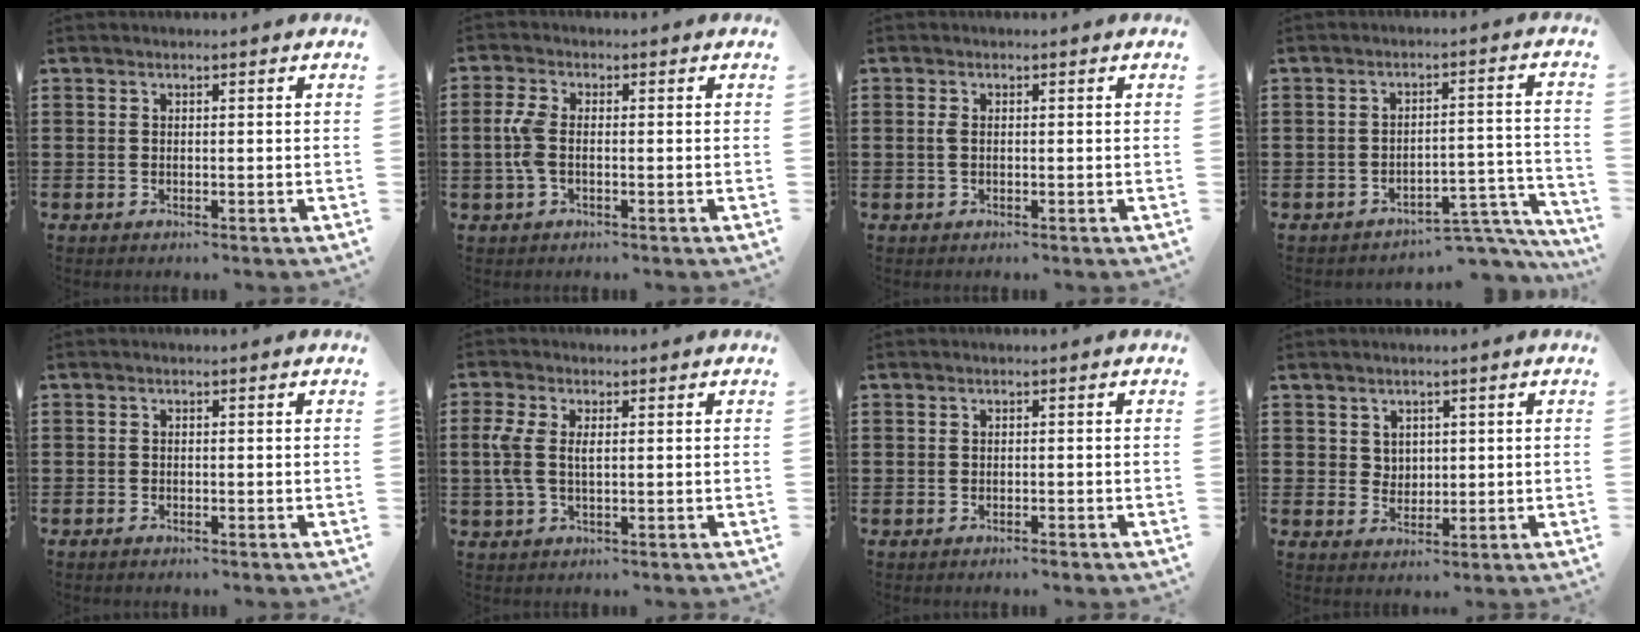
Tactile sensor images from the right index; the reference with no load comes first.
{"total": 4.2, "force": [-0.7, 1.9, 3.8], "torque": [-0.103, -0.008, -0.022]}
{"total": 1.3, "force": [-0.1, 0.5, 1.2], "torque": [-0.032, 0.000, -0.005]}
{"total": 4.4, "force": [-4.0, 0.8, 1.9], "torque": [-0.033, 0.003, -0.078]}
{"total": 0.6, "force": [-0.5, 0.2, 0.1], "torque": [-0.004, -0.002, -0.011]}
{"total": 3.6, "force": [0.4, 1.7, 3.1], "torque": [-0.078, 0.002, 0.001]}
{"total": 0.5, "force": [-0.5, 0.1, 0.2], "torque": [-0.006, -0.002, -0.010]}
{"total": 2.7, "force": [1.6, 2.1, 0.5], "torque": [-0.017, 0.010, 0.030]}